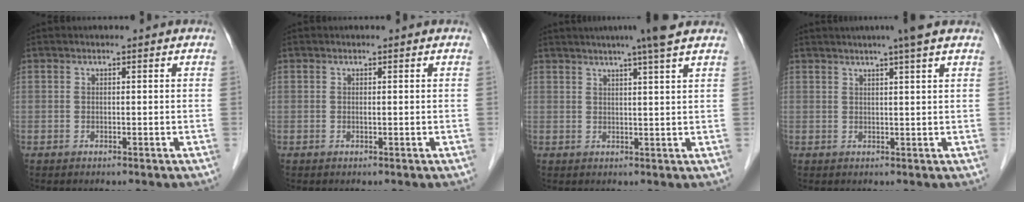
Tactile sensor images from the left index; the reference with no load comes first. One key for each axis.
{"total": 0.0}
{"total": 7.3, "fx": 5.7, "fy": -1.0, "fz": 4.4, "tx": -0.065, "ty": 0.013, "tz": 0.074}
{"total": 5.3, "fx": 4.0, "fy": -0.8, "fz": 3.3, "tx": -0.051, "ty": 0.013, "tz": 0.056}